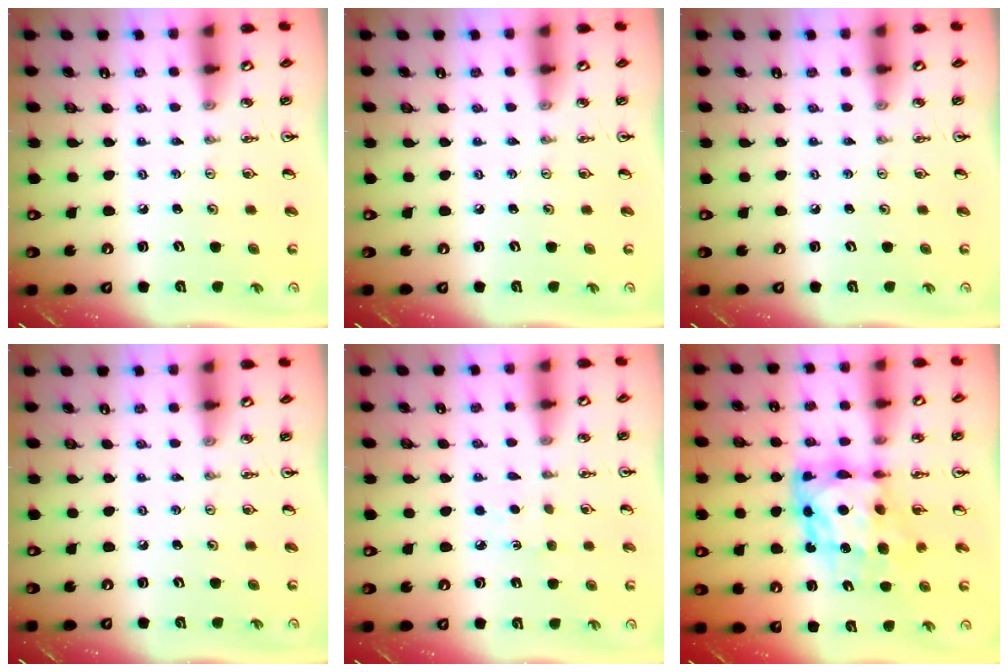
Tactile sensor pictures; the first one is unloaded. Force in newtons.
{"total": 0.0}
{"total": 0.0}
{"total": 0.0}
{"total": 3.3, "press": 3.3, "slide": 0.4}
{"total": 10.8, "press": 10.7, "slide": 1.2}